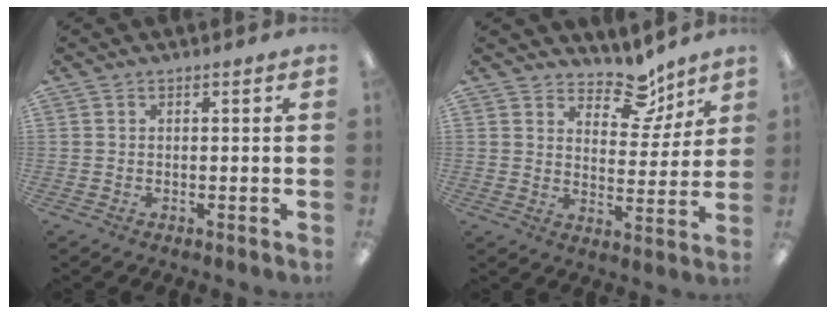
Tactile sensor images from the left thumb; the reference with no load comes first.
{"total": 10.2, "force": [7.9, 5.1, 4.0], "torque": [-0.044, -0.056, 0.138]}